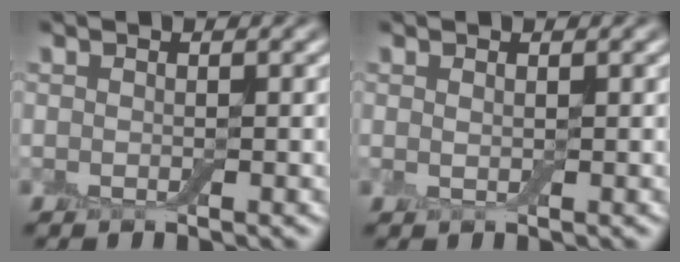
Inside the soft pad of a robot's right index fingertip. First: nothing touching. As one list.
[{"total": 0.6, "force": [0.3, 0.1, 0.5], "torque": [-0.015, -0.003, 0.006]}]